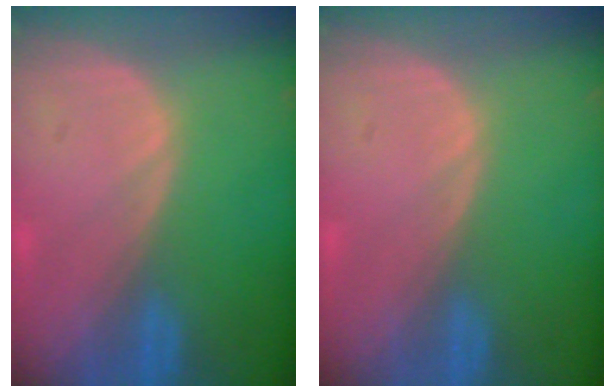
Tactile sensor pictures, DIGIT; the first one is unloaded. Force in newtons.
{"total": 0.0}